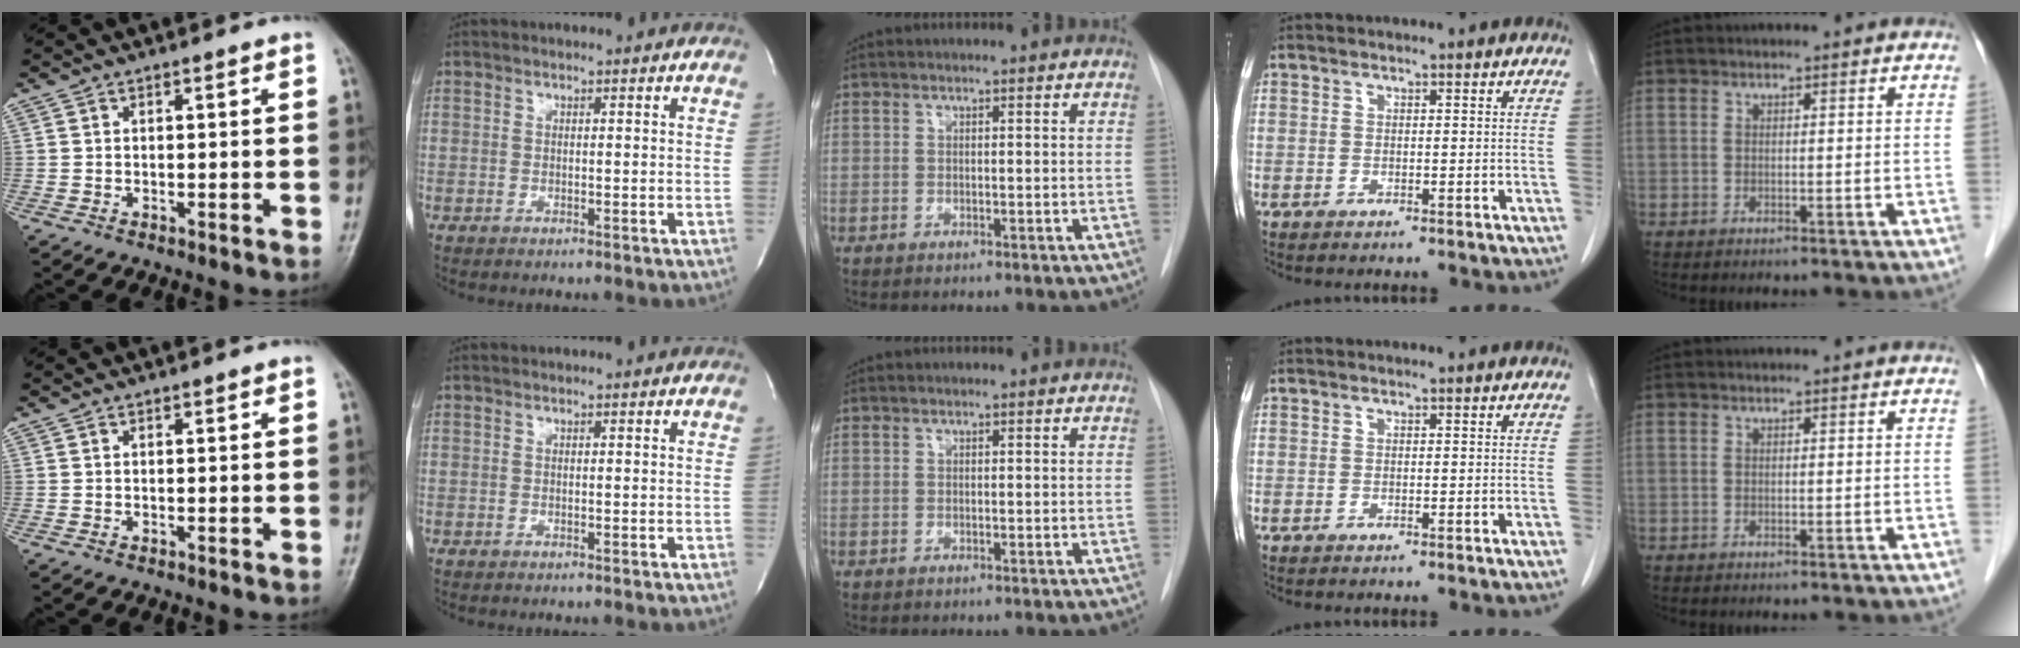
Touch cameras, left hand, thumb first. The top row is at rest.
{}